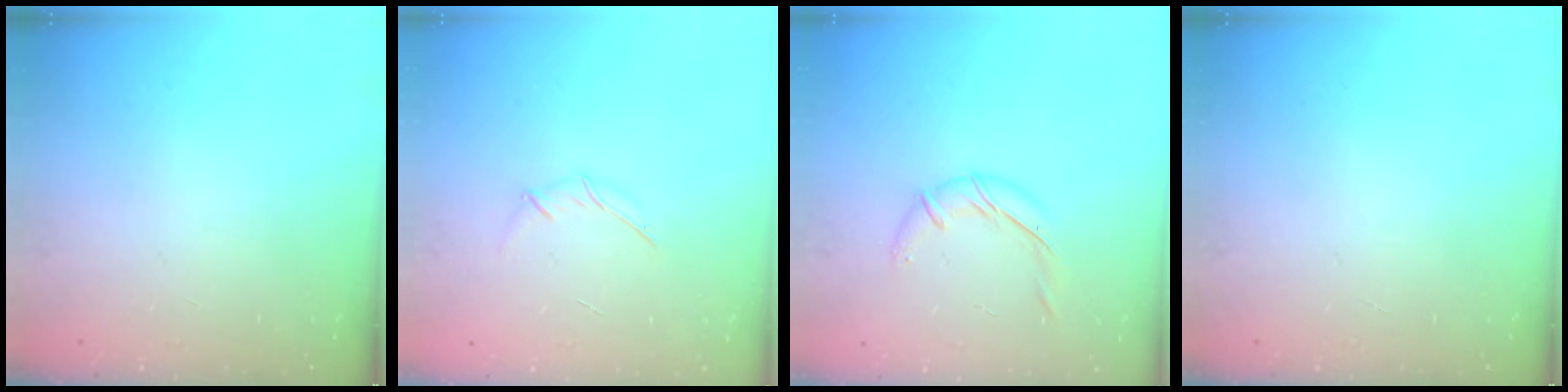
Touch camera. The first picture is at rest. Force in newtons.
{"total": 3.2, "press": 3.0, "slide": 0.8}
{"total": 8.0, "press": 8.0, "slide": 0.4}
{"total": 0.0}